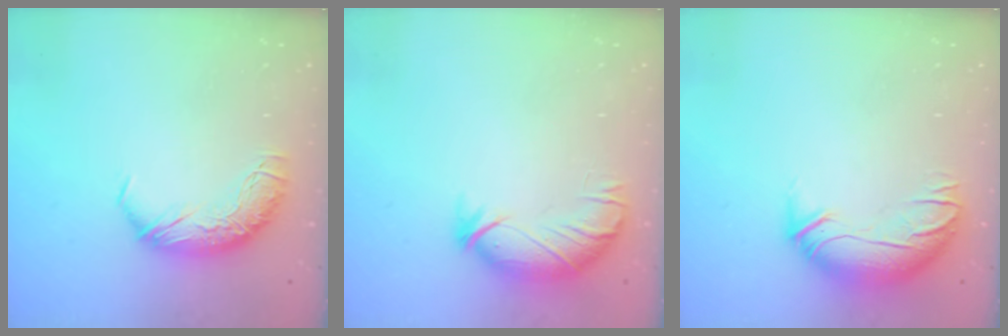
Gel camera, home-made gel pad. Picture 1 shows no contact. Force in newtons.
{"total": 3.7, "press": 3.1, "slide": 2.0}
{"total": 3.0, "press": 1.0, "slide": 2.8}